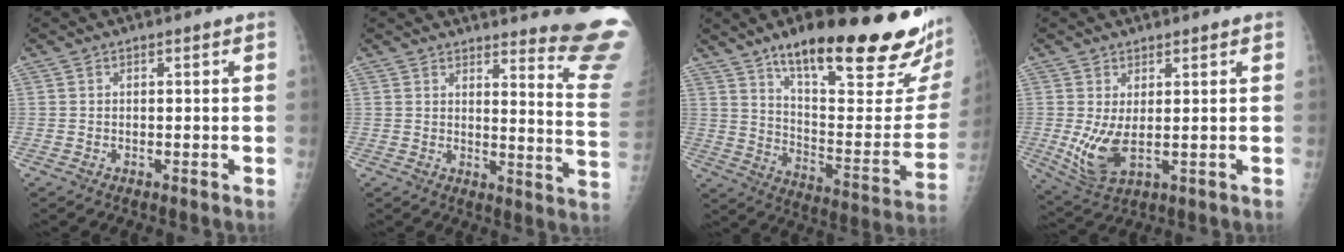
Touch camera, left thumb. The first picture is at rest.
{"total": 15.0, "force": [14.1, -0.4, 4.9], "torque": [-0.044, -0.186, 0.147]}
{"total": 31.1, "force": [19.3, 7.5, 23.1], "torque": [-0.279, -0.065, 0.297]}
{"total": 7.3, "force": [0.6, 3.0, 6.6], "torque": [-0.139, -0.011, 0.025]}